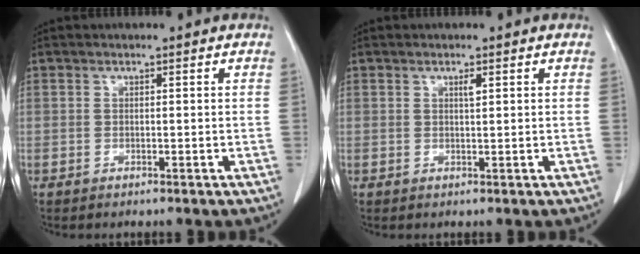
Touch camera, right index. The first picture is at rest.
{"total": 1.0, "force": [0.5, 0.1, 0.9], "torque": [-0.020, -0.002, 0.009]}